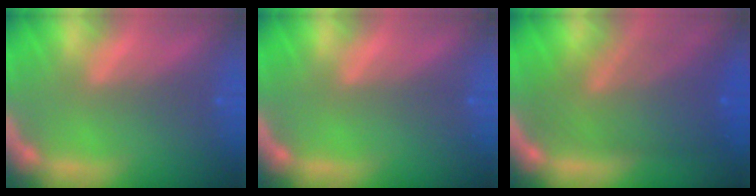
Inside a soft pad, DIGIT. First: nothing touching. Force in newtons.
{"total": 0.0}
{"total": 9.0}